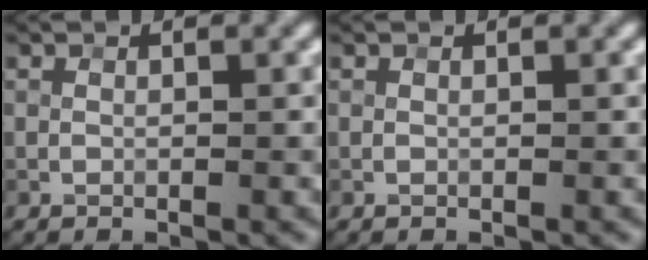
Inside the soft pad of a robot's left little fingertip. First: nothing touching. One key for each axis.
{"total": 0.0}